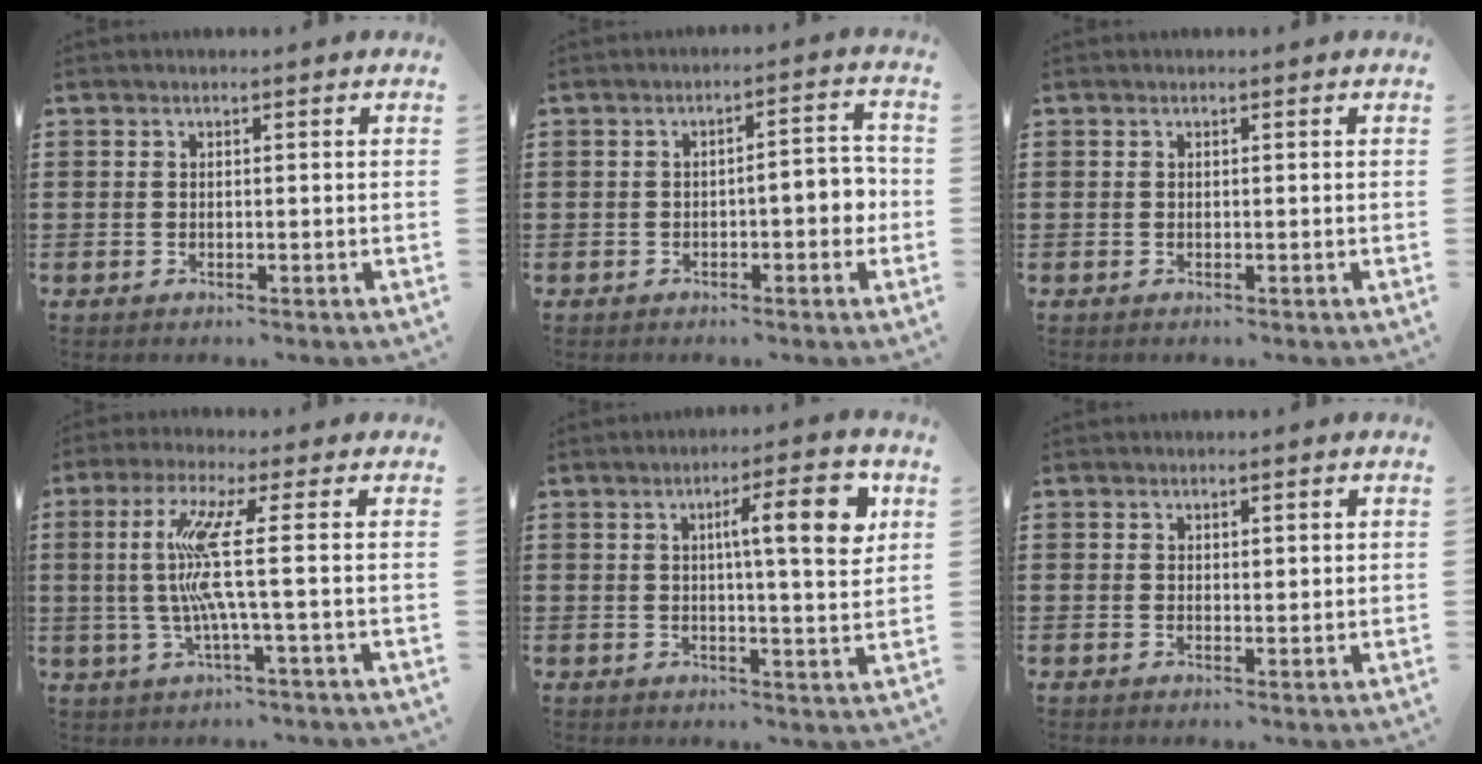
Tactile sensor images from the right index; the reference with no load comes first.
{"total": 3.8, "force": [-1.1, 1.3, 3.5], "torque": [-0.052, 0.004, -0.024]}
{"total": 0.0}
{"total": 8.8, "force": [0.2, -0.6, 8.7], "torque": [-0.198, -0.021, -0.015]}
{"total": 9.3, "force": [3.0, 1.5, 8.7], "torque": [-0.132, -0.009, 0.037]}
{"total": 0.9, "force": [0.6, 0.4, 0.4], "torque": [-0.008, 0.004, 0.012]}